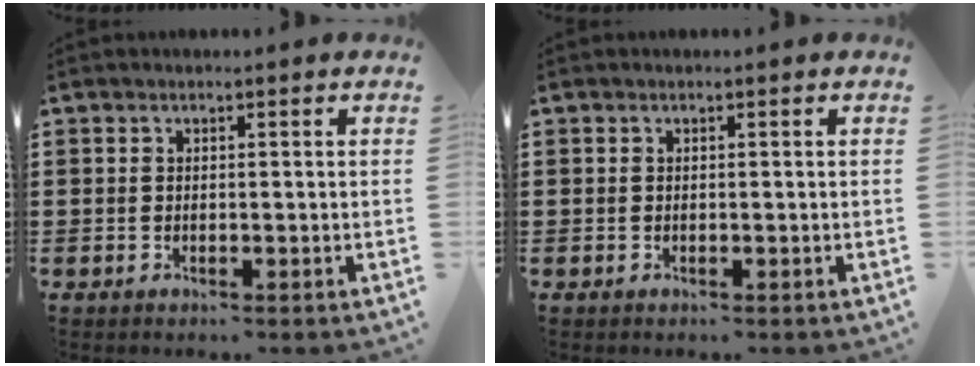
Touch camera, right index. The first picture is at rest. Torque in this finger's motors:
{"motor_torque": [0.00, 0.00, 0.00, 0.00]}